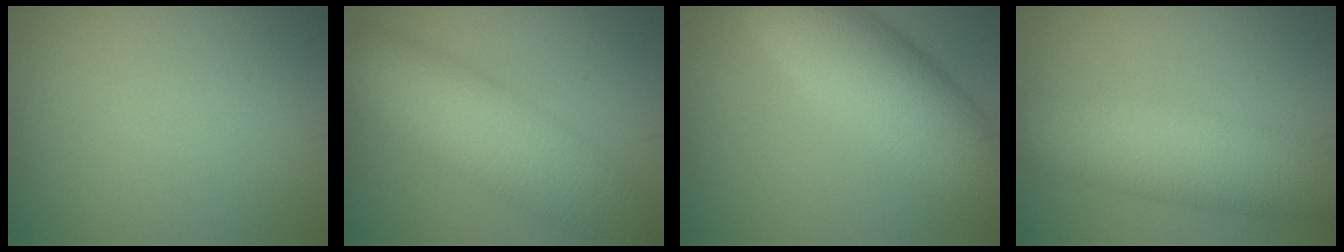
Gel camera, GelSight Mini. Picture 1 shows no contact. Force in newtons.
{"total": 8.3, "press": 8.3, "slide": 0.2}
{"total": 10.0, "press": 10.0, "slide": 0.2}
{"total": 8.0, "press": 8.0, "slide": 0.4}